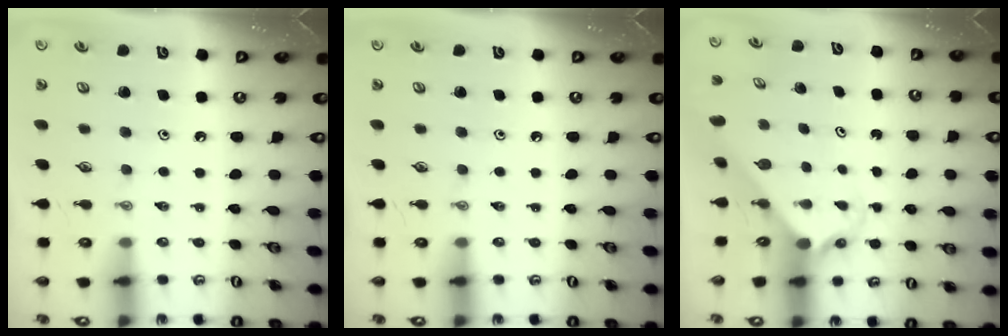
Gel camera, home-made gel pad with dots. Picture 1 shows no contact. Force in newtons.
{"total": 0.0}
{"total": 2.4, "press": 2.4, "slide": 0.2}